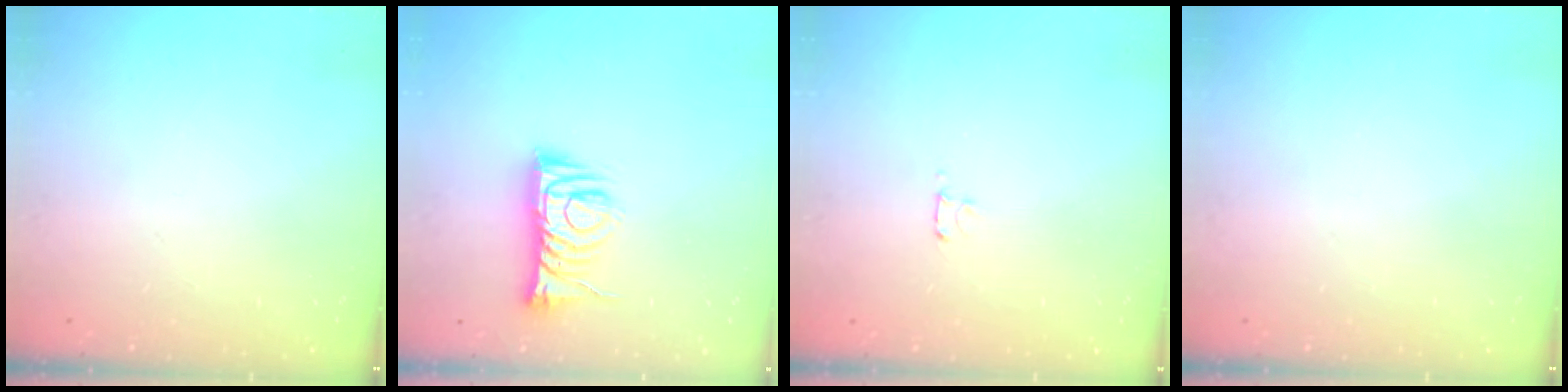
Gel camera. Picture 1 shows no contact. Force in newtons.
{"total": 9.2, "press": 9.2, "slide": 0.6}
{"total": 2.5, "press": 2.4, "slide": 0.3}
{"total": 0.0}